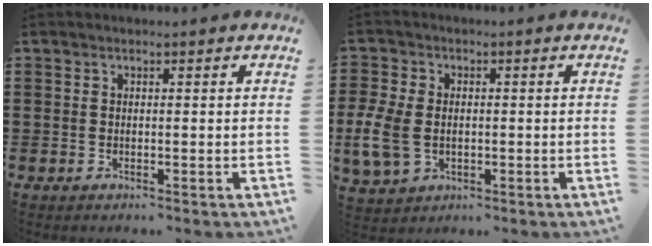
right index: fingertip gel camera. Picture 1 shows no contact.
{"total": 6.5, "force": [-1.0, 4.6, 4.5], "torque": [-0.125, -0.002, -0.024]}